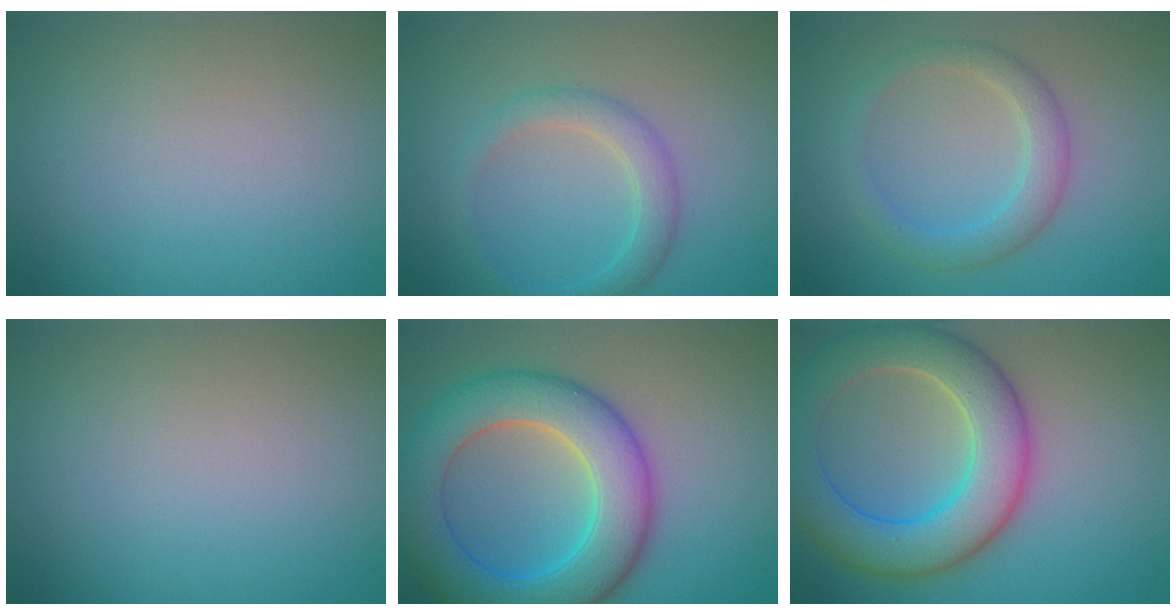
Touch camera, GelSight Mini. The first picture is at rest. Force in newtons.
{"total": 2.7, "press": 2.7, "slide": 0.1}
{"total": 2.8, "press": 2.8, "slide": 0.1}
{"total": 0.0}
{"total": 9.1, "press": 9.1, "slide": 0.2}
{"total": 8.3, "press": 8.3, "slide": 0.5}